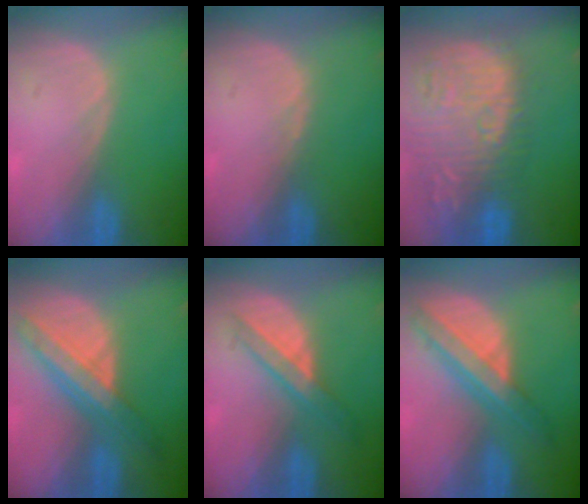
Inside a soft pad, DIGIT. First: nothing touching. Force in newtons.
{"total": 0.6, "press": 0.5, "slide": 0.3}
{"total": 15.4, "press": 13.0, "slide": 8.2}
{"total": 8.8, "press": 7.6, "slide": 4.4}
{"total": 5.8, "press": 5.3, "slide": 2.3}
{"total": 8.2, "press": 6.9, "slide": 4.4}